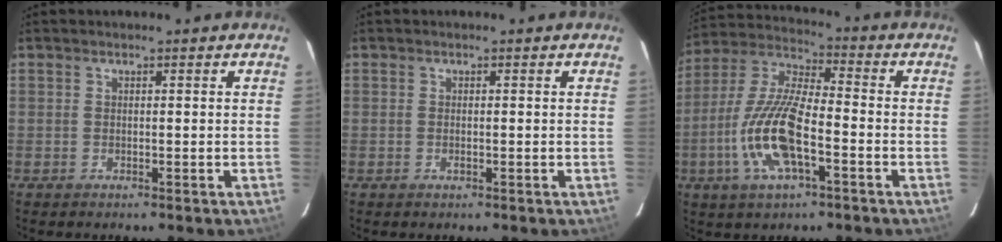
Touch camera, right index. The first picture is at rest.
{"total": 0.8, "force": [-0.2, 0.3, 0.6], "torque": [-0.013, 0.000, -0.004]}
{"total": 15.2, "force": [-5.3, 4.7, 13.5], "torque": [-0.285, -0.006, -0.105]}